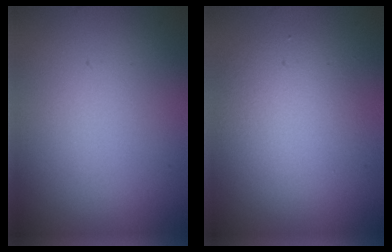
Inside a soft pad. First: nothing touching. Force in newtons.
{"total": 3.8, "press": 3.8, "slide": 0.3}